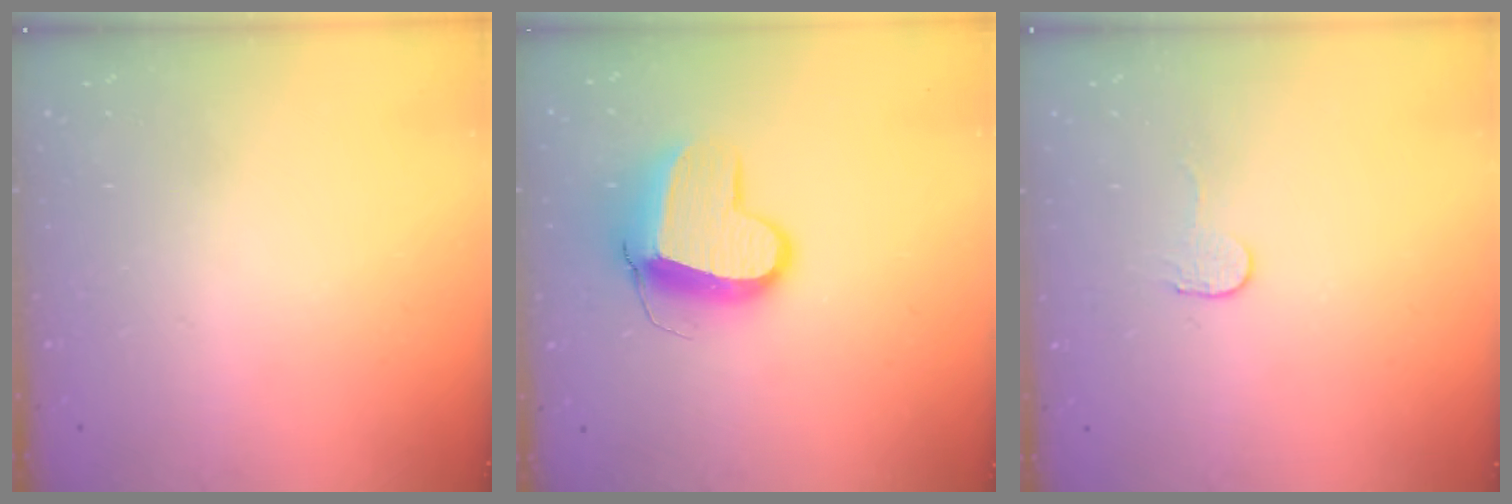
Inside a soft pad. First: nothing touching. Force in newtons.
{"total": 12.0, "press": 11.9, "slide": 1.2}
{"total": 2.7, "press": 2.7, "slide": 0.2}